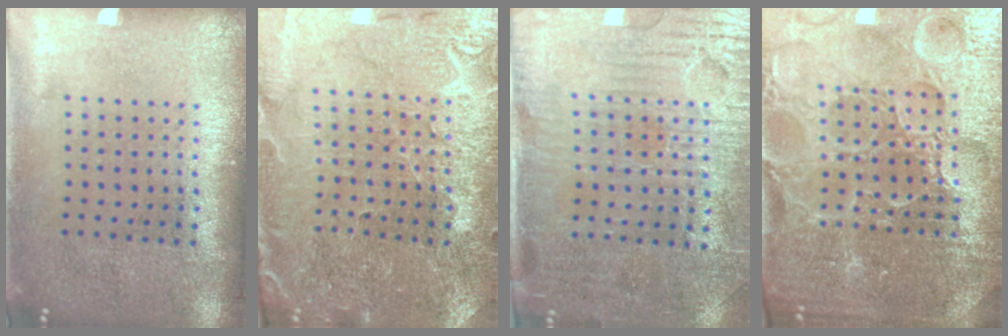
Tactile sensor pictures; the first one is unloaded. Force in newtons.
{"total": 1.5, "press": 1.5, "slide": 0.1}
{"total": 3.7, "press": 3.4, "slide": 1.3}
{"total": 5.5, "press": 5.1, "slide": 2.1}